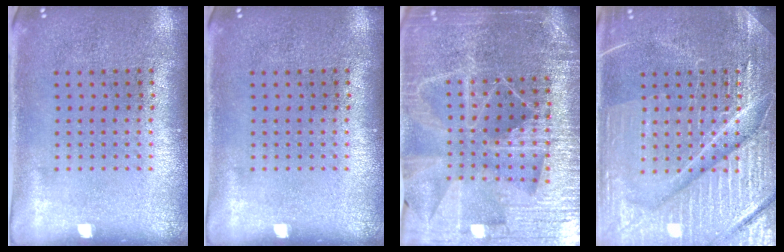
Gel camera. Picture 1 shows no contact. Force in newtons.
{"total": 0.0}
{"total": 5.6, "press": 4.9, "slide": 2.6}
{"total": 7.3, "press": 7.3, "slide": 0.9}